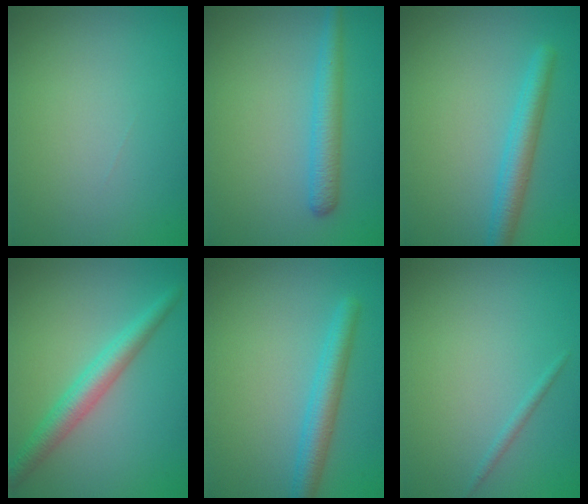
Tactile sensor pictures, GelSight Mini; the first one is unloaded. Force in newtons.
{"total": 3.0, "press": 3.0, "slide": 0.2}
{"total": 3.3, "press": 3.3, "slide": 0.1}
{"total": 3.7, "press": 3.7, "slide": 0.1}
{"total": 3.3, "press": 3.3, "slide": 0.1}
{"total": 0.7, "press": 0.7, "slide": 0.1}